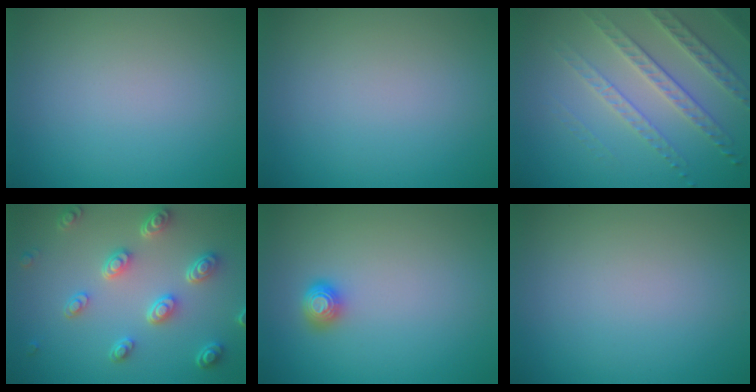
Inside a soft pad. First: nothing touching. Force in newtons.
{"total": 0.0}
{"total": 4.0, "press": 3.7, "slide": 1.6}
{"total": 4.7, "press": 3.7, "slide": 2.9}
{"total": 1.6, "press": 1.4, "slide": 0.6}
{"total": 0.0}